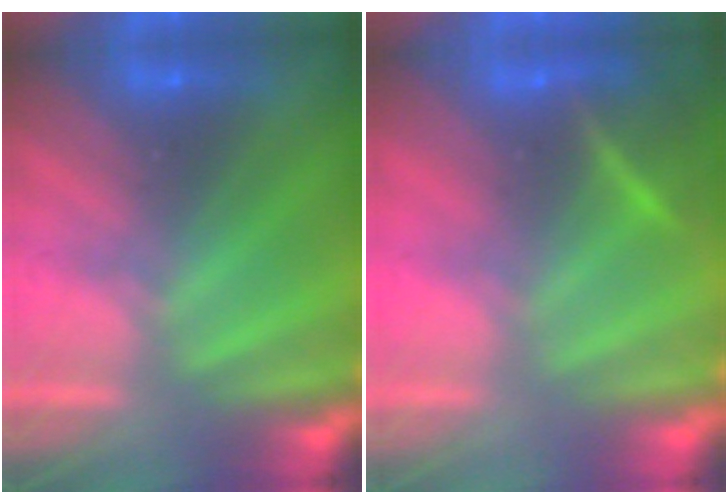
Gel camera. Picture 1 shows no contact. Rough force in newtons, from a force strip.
{"total": 2.8}